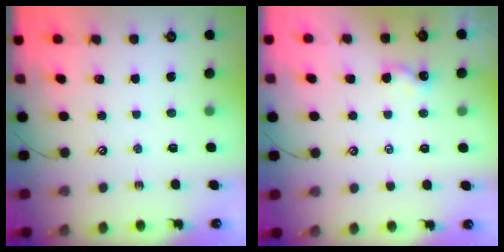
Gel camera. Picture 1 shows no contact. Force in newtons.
{"total": 1.4, "press": 1.4, "slide": 0.2}